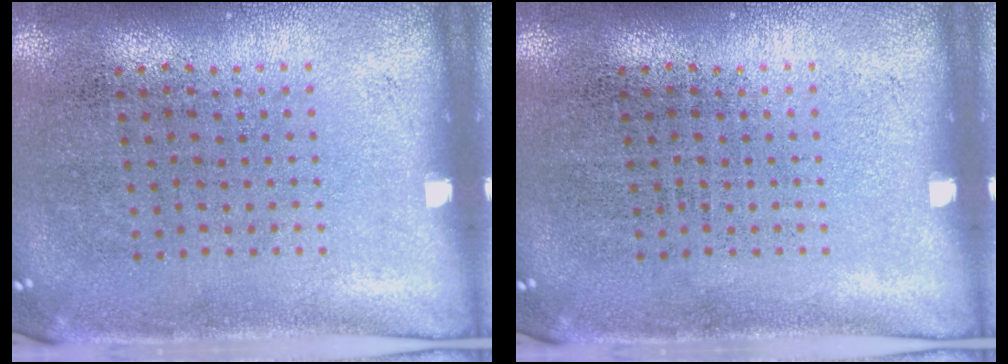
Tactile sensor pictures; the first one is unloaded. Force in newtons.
{"total": 0.0}